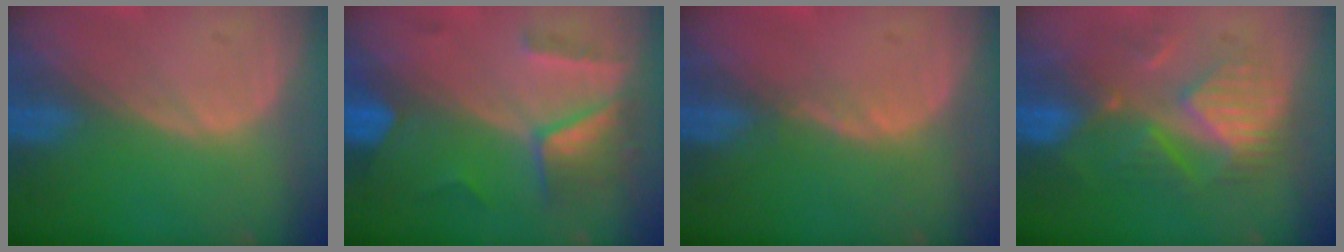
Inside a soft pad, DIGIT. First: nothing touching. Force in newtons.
{"total": 7.5, "press": 6.6, "slide": 3.4}
{"total": 1.1, "press": 1.0, "slide": 0.5}
{"total": 8.4, "press": 8.3, "slide": 1.3}